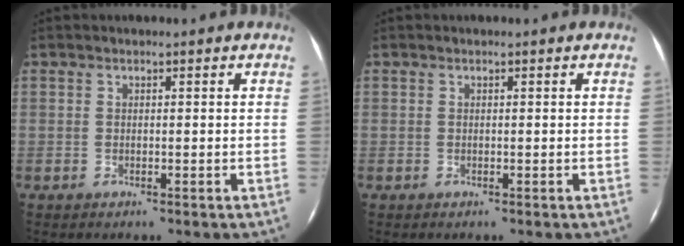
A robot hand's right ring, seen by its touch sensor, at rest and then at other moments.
{"total": 0.0}